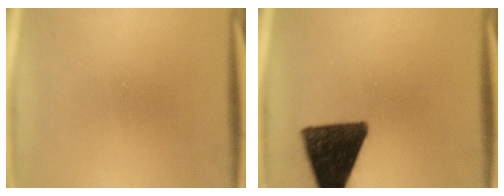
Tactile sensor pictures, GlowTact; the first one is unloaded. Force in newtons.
{"total": 13.9}